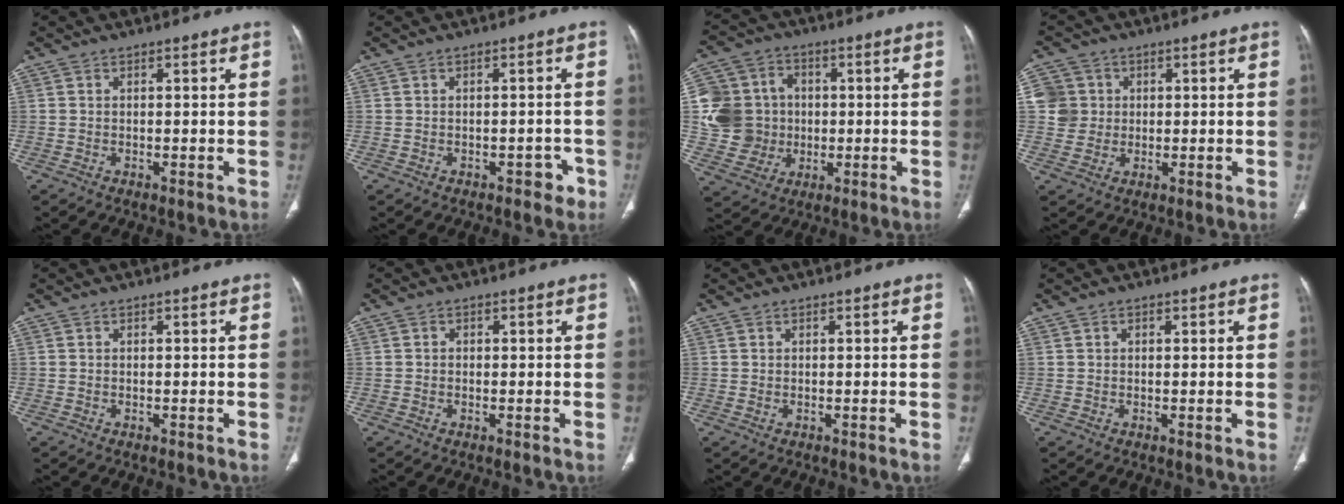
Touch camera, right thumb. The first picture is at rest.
{"total": 2.6, "force": [-1.4, 1.7, 1.4], "torque": [-0.004, 0.012, -0.014]}
{"total": 13.6, "force": [0.3, 12.5, 5.3], "torque": [-0.081, 0.017, 0.013]}
{"total": 6.2, "force": [0.9, 6.1, 0.9], "torque": [0.009, 0.007, 0.014]}
{"total": 0.0}
{"total": 1.2, "force": [0.0, 1.1, 0.5], "torque": [0.000, 0.003, -0.002]}
{"total": 0.0}
{"total": 0.8, "force": [0.4, 0.5, 0.4], "torque": [-0.002, 0.000, 0.004]}